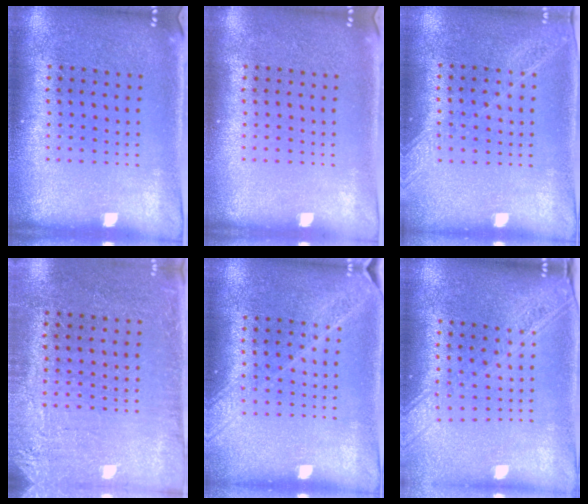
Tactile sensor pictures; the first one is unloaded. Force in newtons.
{"total": 0.0}
{"total": 1.3, "press": 1.2, "slide": 0.3}
{"total": 2.8, "press": 2.6, "slide": 1.1}
{"total": 1.6, "press": 1.5, "slide": 0.7}
{"total": 2.3, "press": 1.9, "slide": 1.2}